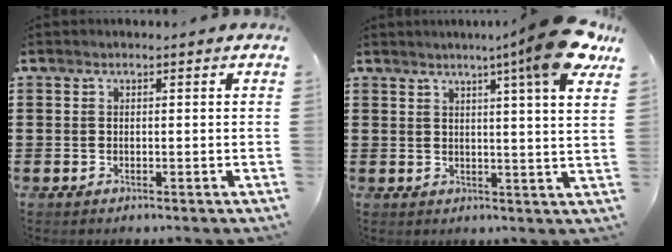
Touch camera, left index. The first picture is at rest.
{"total": 10.0, "force": [6.7, -0.7, 7.4], "torque": [-0.121, -0.028, 0.105]}